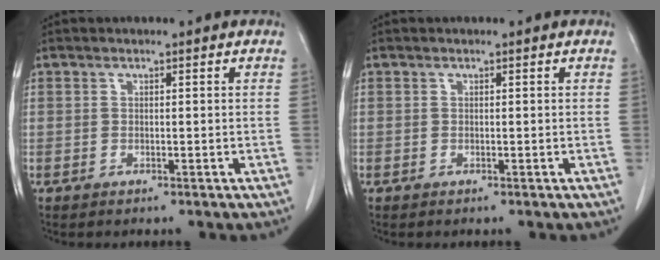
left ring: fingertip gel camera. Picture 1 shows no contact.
{"total": 0.0}